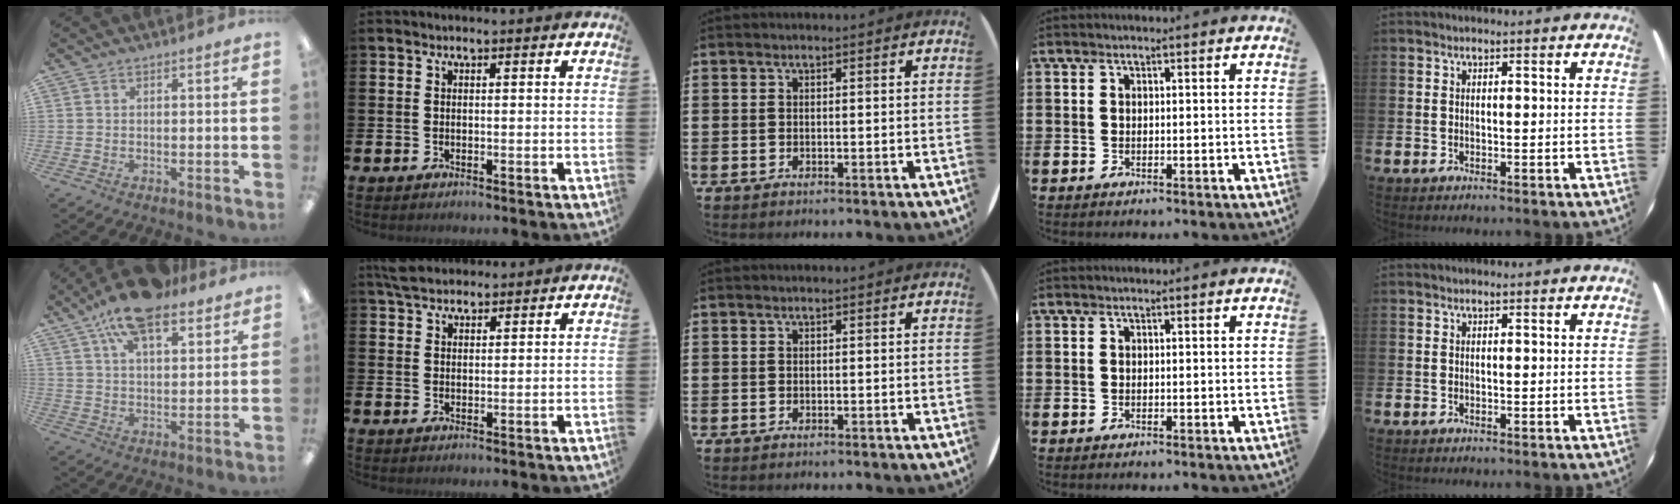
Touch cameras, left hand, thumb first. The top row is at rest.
{"thumb": {"total": 14.2, "force": [9.9, 5.7, 8.5], "torque": [-0.154, -0.035, 0.175]}, "index": {"total": 3.8, "force": [3.6, 1.1, 0.7], "torque": [-0.014, -0.011, 0.066]}}